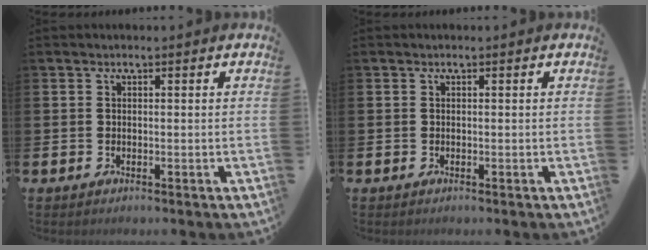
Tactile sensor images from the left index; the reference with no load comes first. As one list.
[{"total": 0.0}]